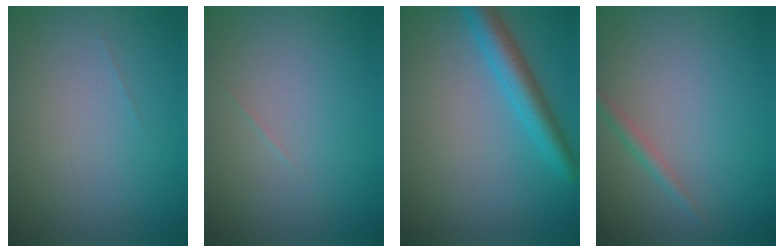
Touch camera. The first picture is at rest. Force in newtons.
{"total": 0.0}
{"total": 3.9, "press": 3.9, "slide": 0.2}
{"total": 1.2, "press": 1.2, "slide": 0.1}